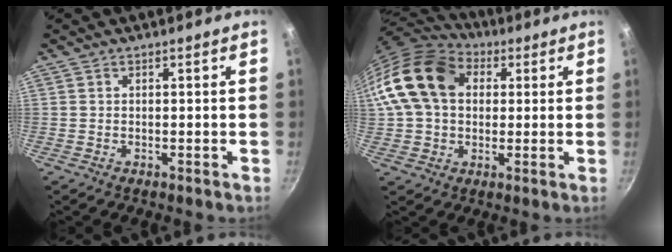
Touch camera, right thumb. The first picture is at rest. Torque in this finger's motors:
{"motor_torque": [1.53, 3.48, 1.00, -0.74, 0.36]}